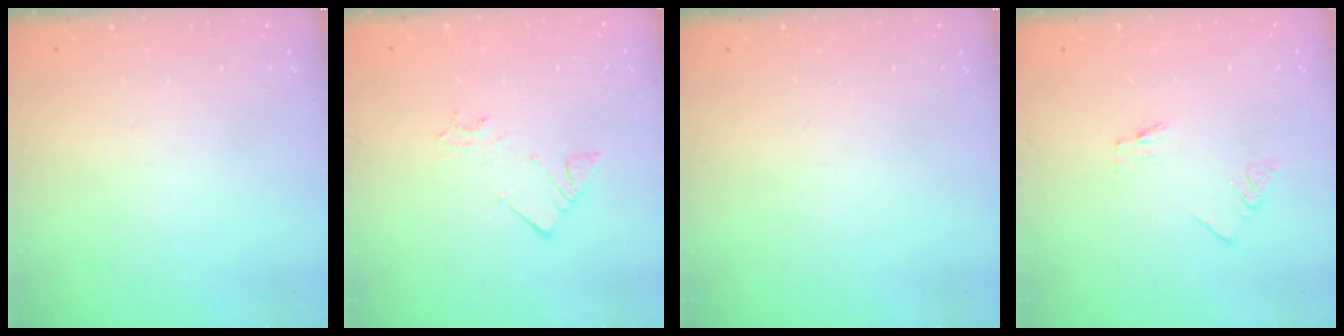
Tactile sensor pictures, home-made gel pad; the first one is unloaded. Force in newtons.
{"total": 2.8, "press": 2.7, "slide": 0.5}
{"total": 0.0}
{"total": 0.0}